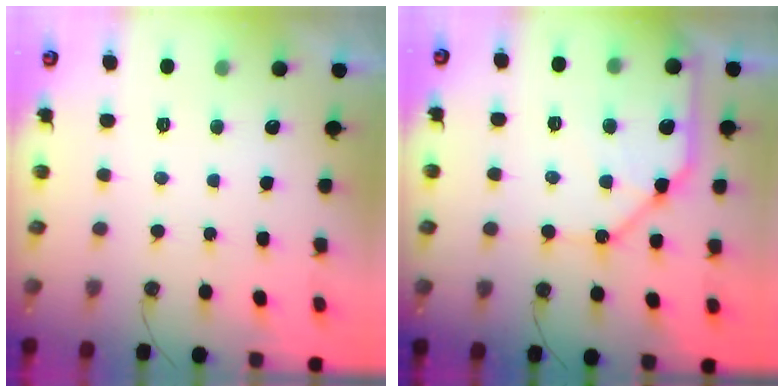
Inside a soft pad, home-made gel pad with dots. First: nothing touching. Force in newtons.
{"total": 13.5, "press": 13.4, "slide": 1.9}